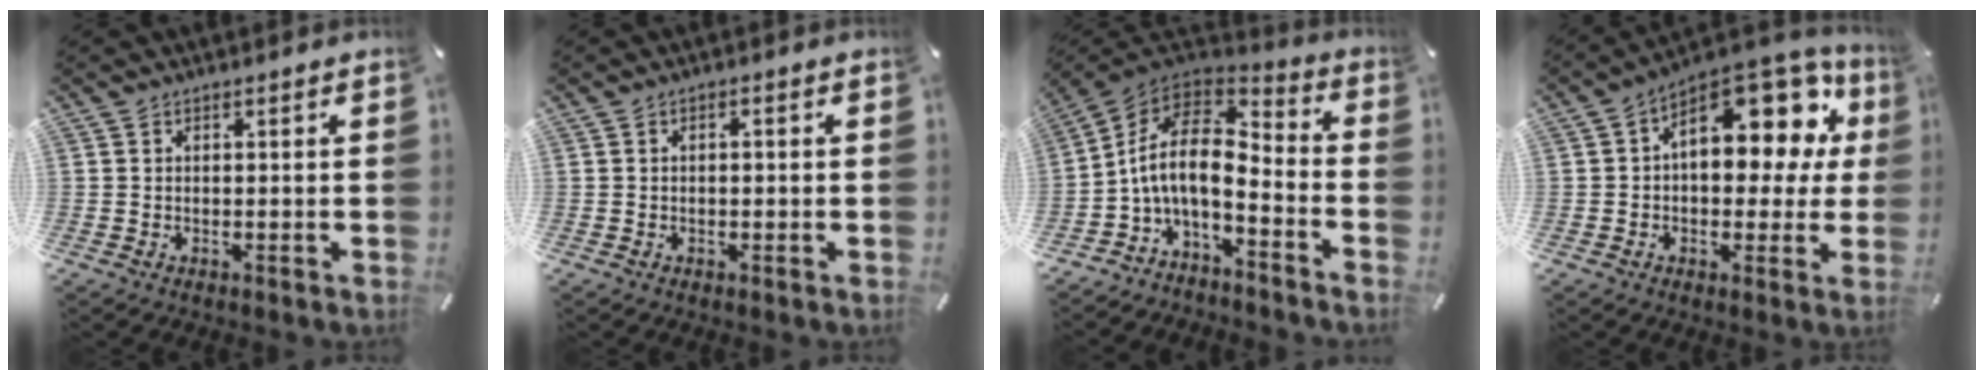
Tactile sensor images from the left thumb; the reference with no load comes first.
{"total": 0.9, "force": [-0.2, 0.5, 0.8], "torque": [-0.014, 0.002, -0.005]}
{"total": 11.6, "force": [-1.9, 5.7, 9.9], "torque": [-0.209, -0.007, -0.037]}
{"total": 18.5, "force": [7.1, 10.3, 13.6], "torque": [-0.169, -0.055, 0.116]}